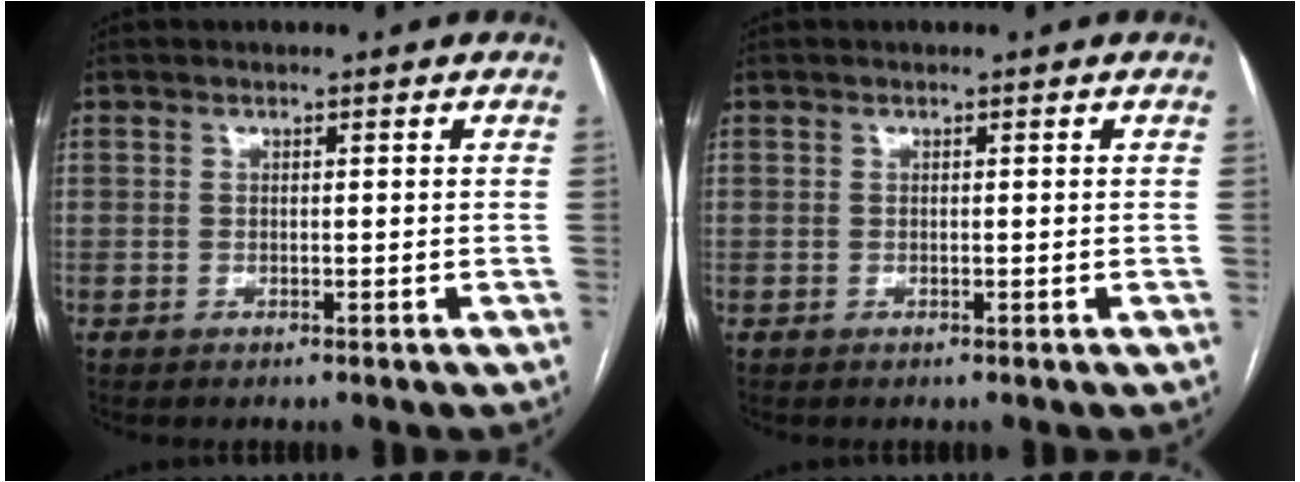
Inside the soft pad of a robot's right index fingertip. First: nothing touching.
{"total": 0.0}